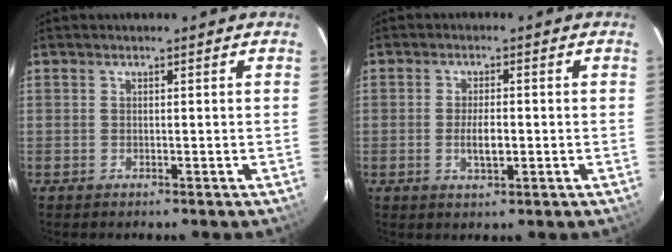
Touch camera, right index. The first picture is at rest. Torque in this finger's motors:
{"motor_torque": [0.77, -0.21, 0.44, 0.08]}